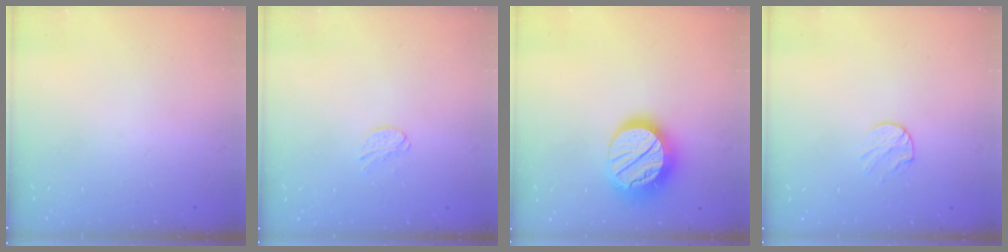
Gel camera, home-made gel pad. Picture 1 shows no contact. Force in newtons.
{"total": 5.0, "press": 5.0, "slide": 0.4}
{"total": 21.2, "press": 21.1, "slide": 1.6}
{"total": 6.0, "press": 6.0, "slide": 0.6}